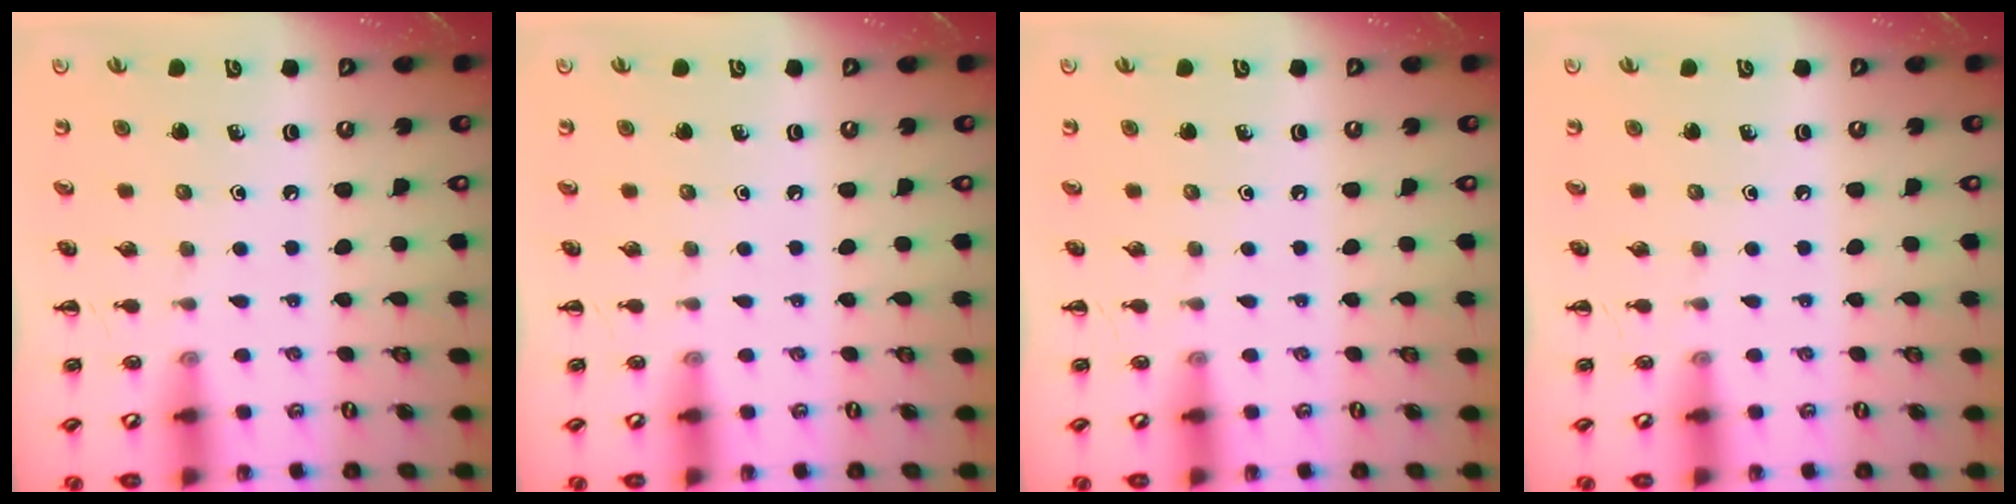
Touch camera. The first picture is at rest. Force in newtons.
{"total": 0.0}
{"total": 0.0}
{"total": 0.0}